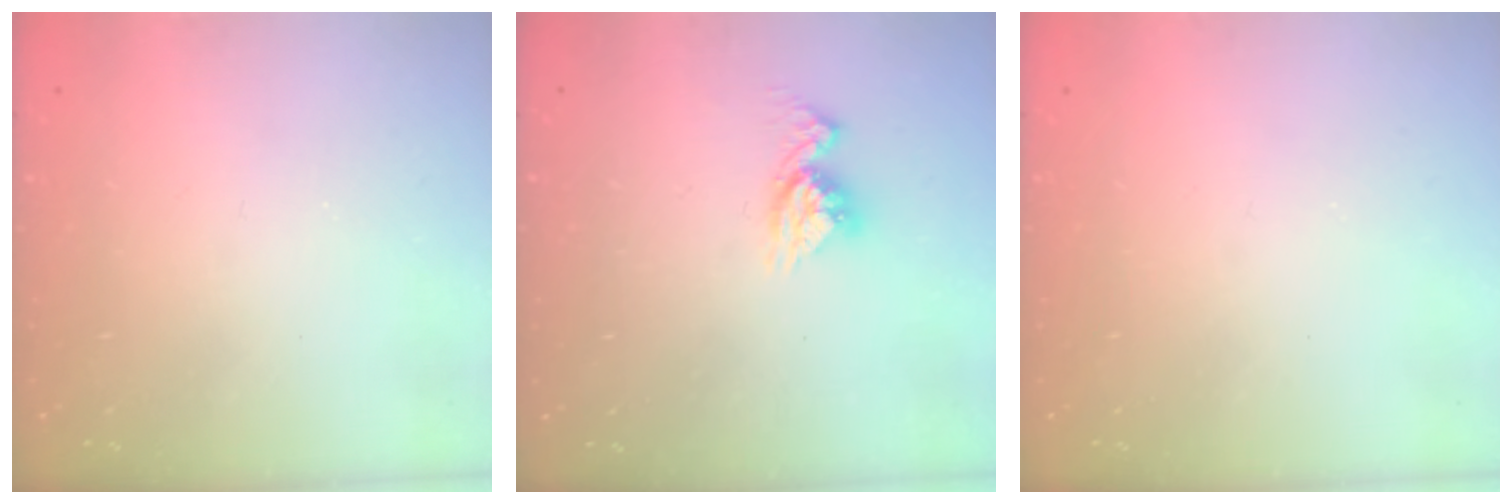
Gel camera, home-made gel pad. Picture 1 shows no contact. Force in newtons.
{"total": 9.2, "press": 9.2, "slide": 0.8}
{"total": 0.0}